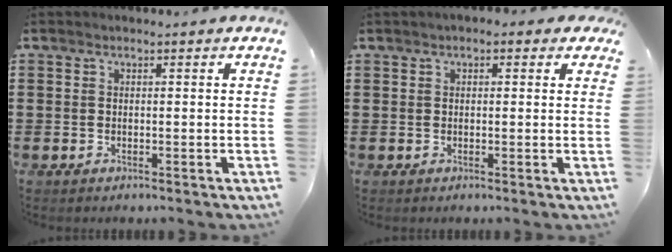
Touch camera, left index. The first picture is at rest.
{"total": 1.3, "force": [0.4, 0.9, 0.8], "torque": [-0.019, 0.007, 0.005]}